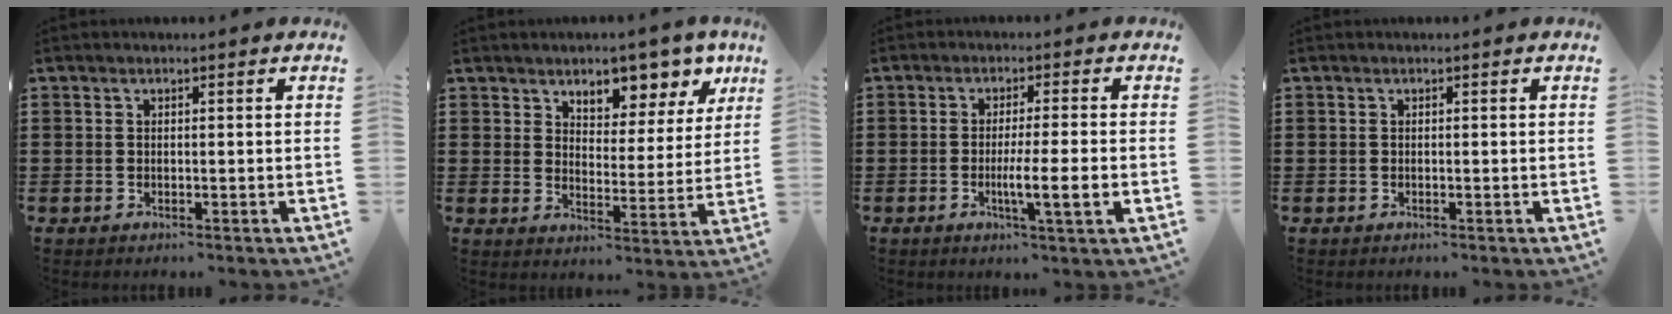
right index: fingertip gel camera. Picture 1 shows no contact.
{"total": 6.7, "force": [5.8, 2.8, 1.9], "torque": [-0.043, -0.033, 0.099]}
{"total": 5.5, "force": [-1.4, -0.1, 5.3], "torque": [-0.089, -0.013, -0.024]}
{"total": 0.0}